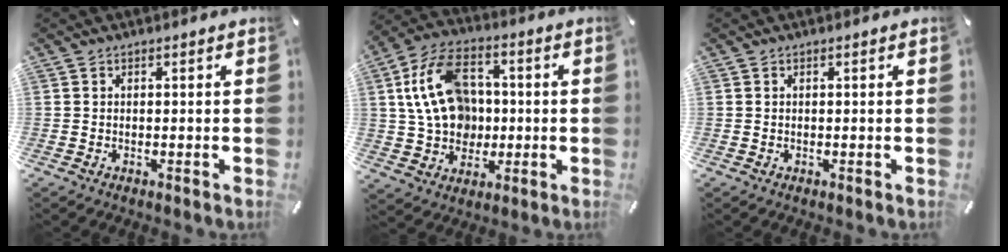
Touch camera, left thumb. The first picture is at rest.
{"total": 15.6, "force": [1.3, 12.2, 9.7], "torque": [-0.207, 0.022, 0.029]}
{"total": 0.0}